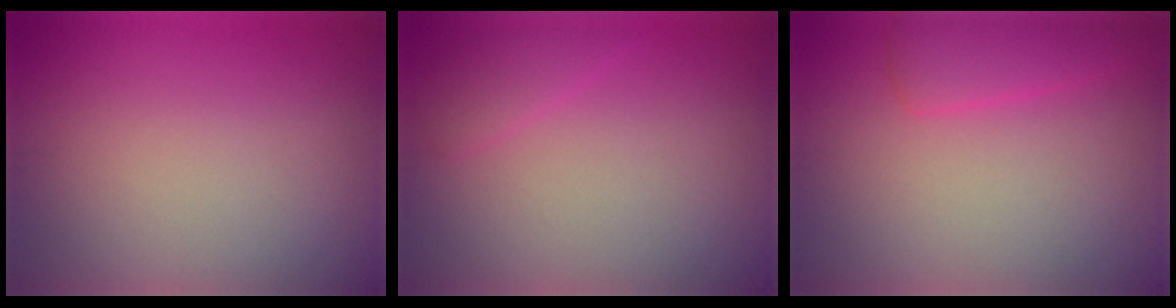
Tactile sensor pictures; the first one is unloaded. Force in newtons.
{"total": 1.5, "press": 1.5, "slide": 0.1}
{"total": 2.6, "press": 2.6, "slide": 0.2}